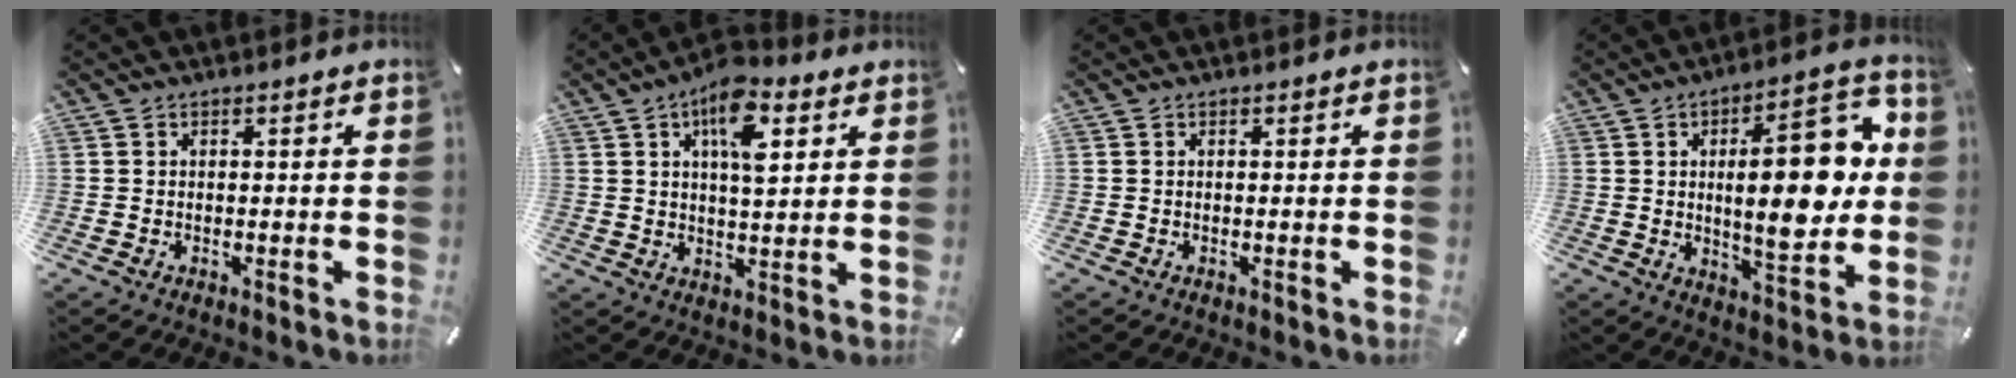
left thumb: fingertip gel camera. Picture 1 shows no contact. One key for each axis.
{"total": 10.6, "fx": 4.7, "fy": 4.7, "fz": 8.2, "tx": -0.126, "ty": -0.009, "tz": 0.078}
{"total": 0.0}
{"total": 19.9, "fx": 2.5, "fy": 8.6, "fz": 17.8, "tx": -0.247, "ty": -0.002, "tz": 0.033}